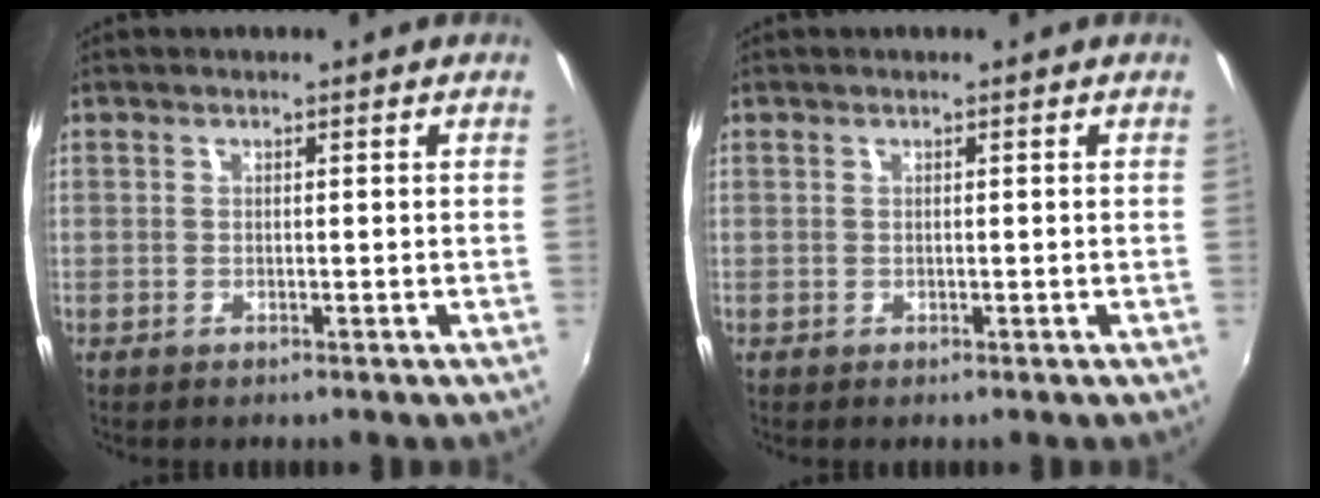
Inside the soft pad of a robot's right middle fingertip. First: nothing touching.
{"total": 0.0}